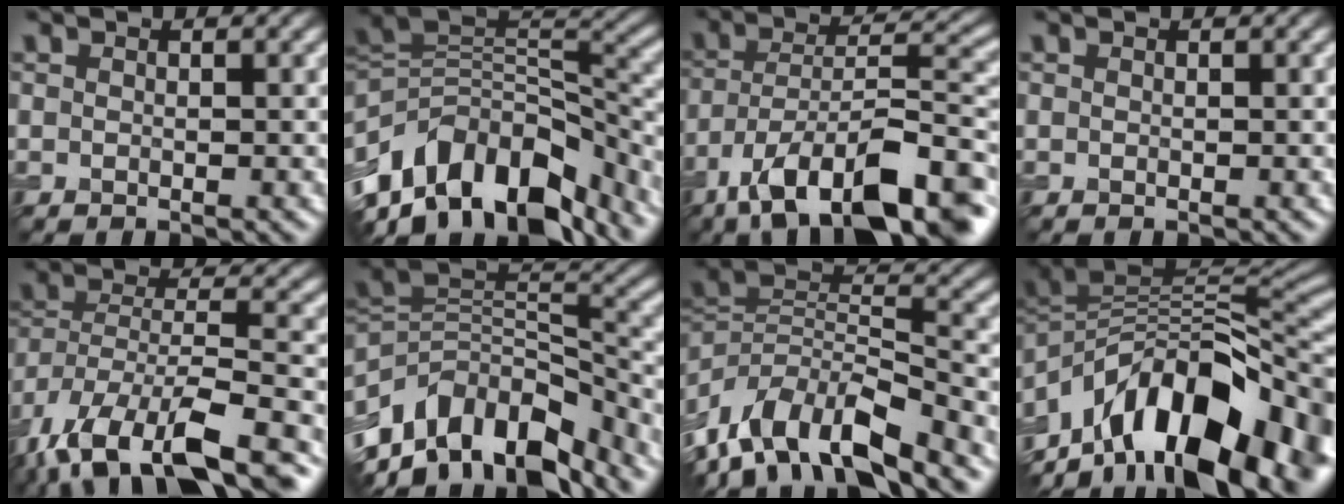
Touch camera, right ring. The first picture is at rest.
{"total": 12.6, "force": [-7.0, 7.3, 7.7], "torque": [-0.141, 0.018, -0.125]}
{"total": 14.2, "force": [-8.8, 5.0, 9.9], "torque": [-0.168, 0.005, -0.153]}
{"total": 0.0}
{"total": 15.6, "force": [-10.6, 5.8, 9.9], "torque": [-0.212, -0.022, -0.163]}
{"total": 11.8, "force": [-7.2, 6.6, 6.5], "torque": [-0.119, 0.022, -0.134]}
{"total": 11.6, "force": [-7.8, 5.0, 7.0], "torque": [-0.129, 0.016, -0.148]}
{"total": 15.3, "force": [-6.7, 8.3, 11.0], "torque": [-0.182, 0.012, -0.114]}